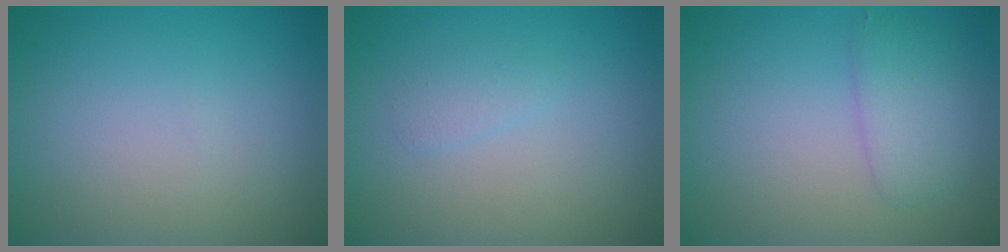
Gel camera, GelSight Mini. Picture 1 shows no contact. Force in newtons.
{"total": 1.0, "press": 1.0, "slide": 0.0}
{"total": 2.4, "press": 2.4, "slide": 0.1}